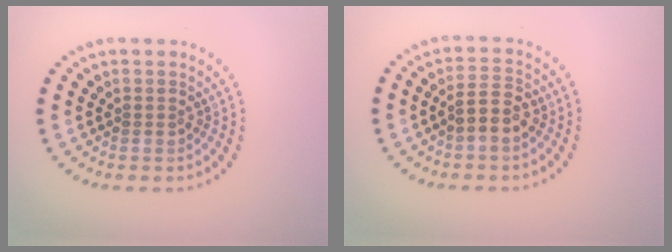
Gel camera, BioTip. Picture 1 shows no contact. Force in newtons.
{"total": 2.5, "press": 2.4, "slide": 0.7}